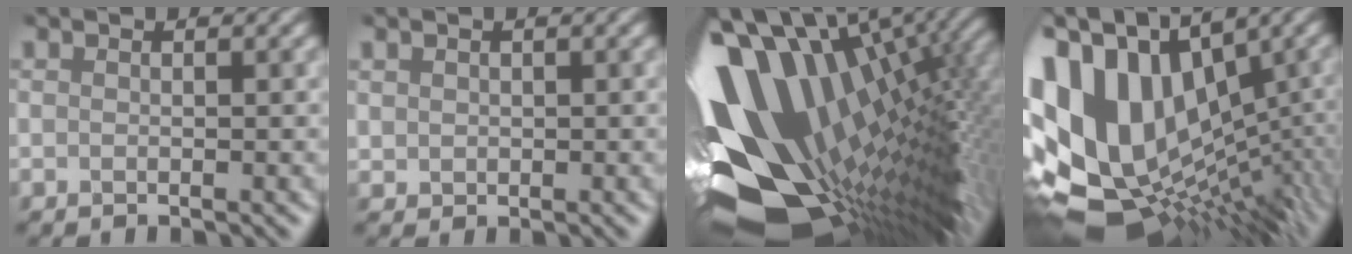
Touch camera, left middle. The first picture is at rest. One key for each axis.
{"total": 1.1, "fx": 0.7, "fy": 0.4, "fz": -0.7, "tx": 0.010, "ty": 0.000, "tz": 0.020}
{"total": 15.8, "fx": -0.3, "fy": 8.9, "fz": 13.1, "tx": -0.279, "ty": -0.030, "tz": 0.016}
{"total": 16.4, "fx": 1.4, "fy": 11.1, "fz": 12.0, "tx": -0.206, "ty": -0.002, "tz": 0.072}